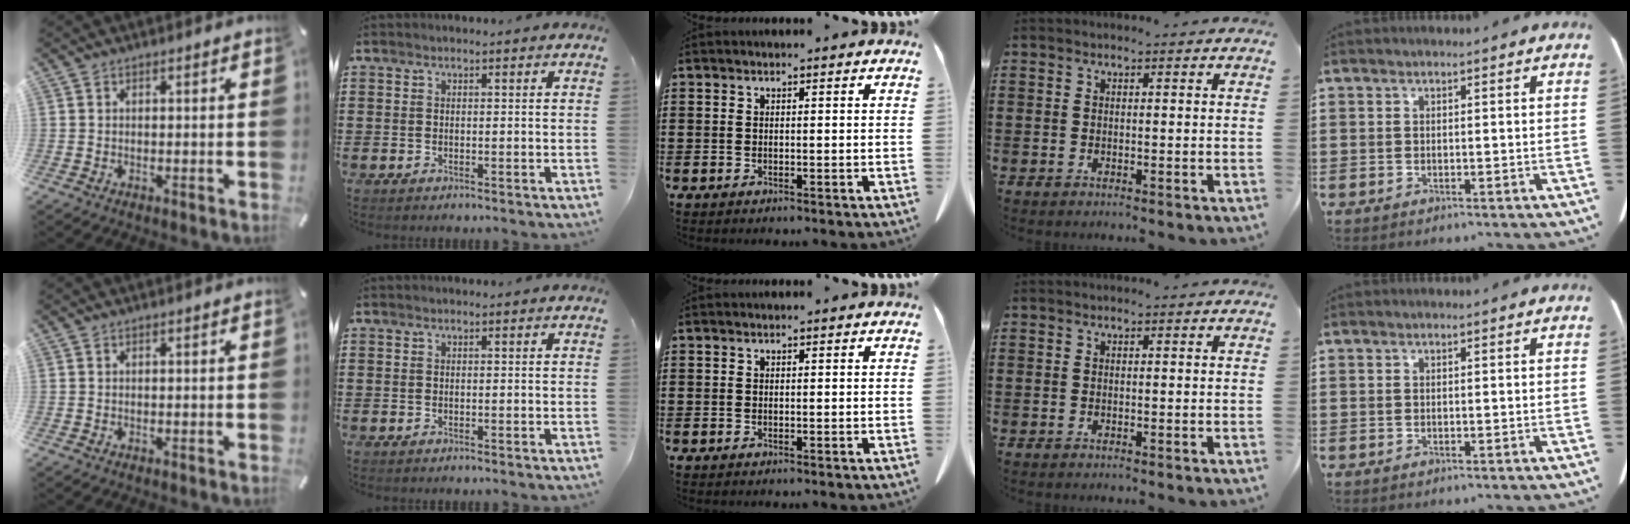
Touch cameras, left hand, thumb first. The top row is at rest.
{}